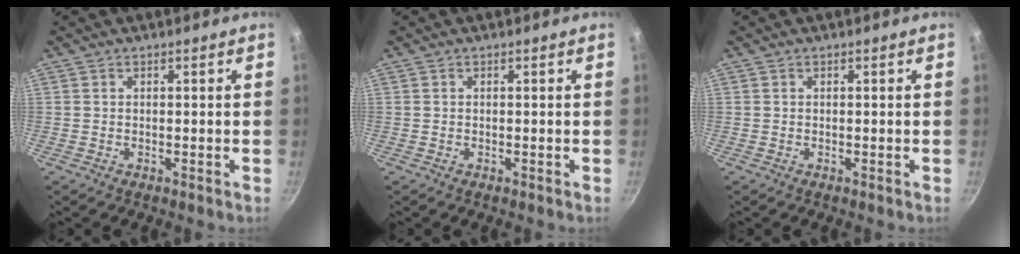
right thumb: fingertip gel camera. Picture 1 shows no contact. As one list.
[{"total": 0.0}, {"total": 0.0}]